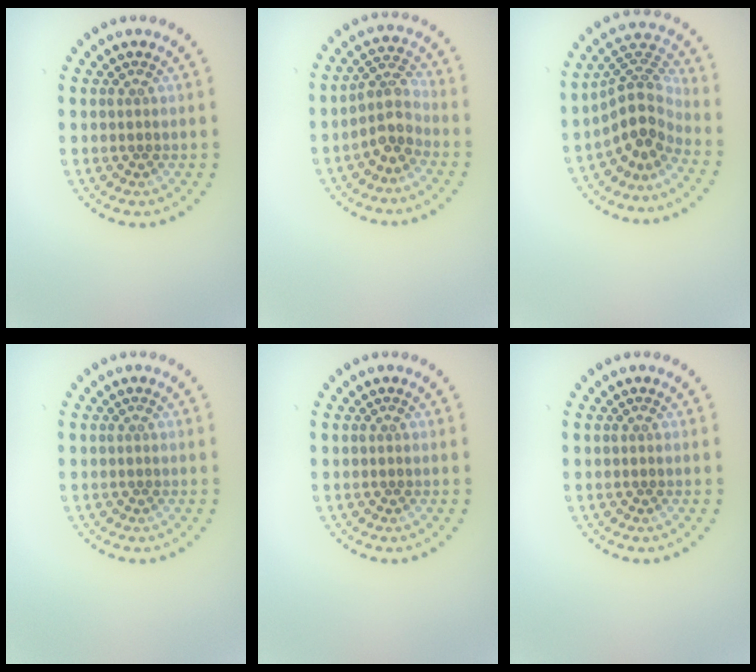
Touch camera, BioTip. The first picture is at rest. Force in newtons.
{"total": 3.1, "press": 2.4, "slide": 2.0}
{"total": 4.2, "press": 3.0, "slide": 3.0}
{"total": 0.0}
{"total": 0.0}
{"total": 0.0}